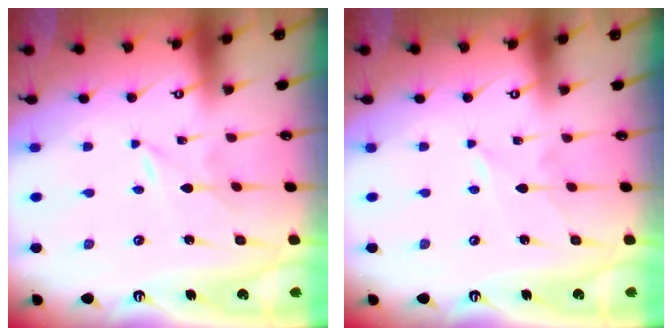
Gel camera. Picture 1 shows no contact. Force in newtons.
{"total": 2.4, "press": 2.4, "slide": 0.3}